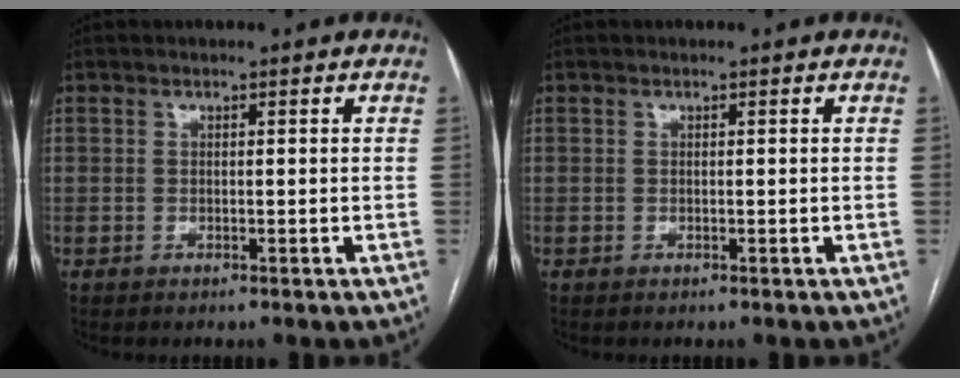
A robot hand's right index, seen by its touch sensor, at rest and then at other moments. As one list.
[{"total": 0.0}]